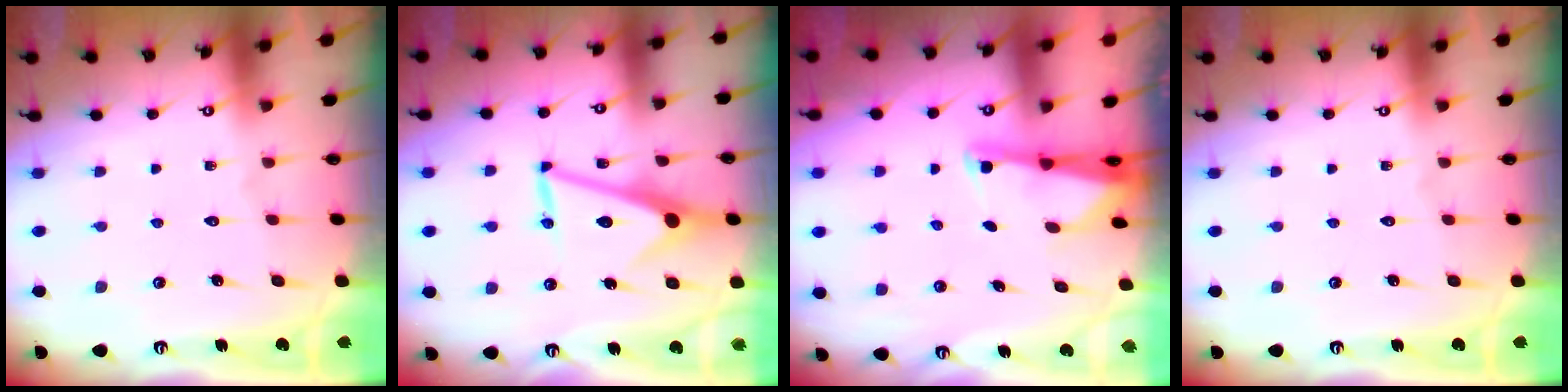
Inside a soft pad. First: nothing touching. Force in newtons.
{"total": 12.5, "press": 12.5, "slide": 0.6}
{"total": 2.9, "press": 2.8, "slide": 0.5}
{"total": 0.0}